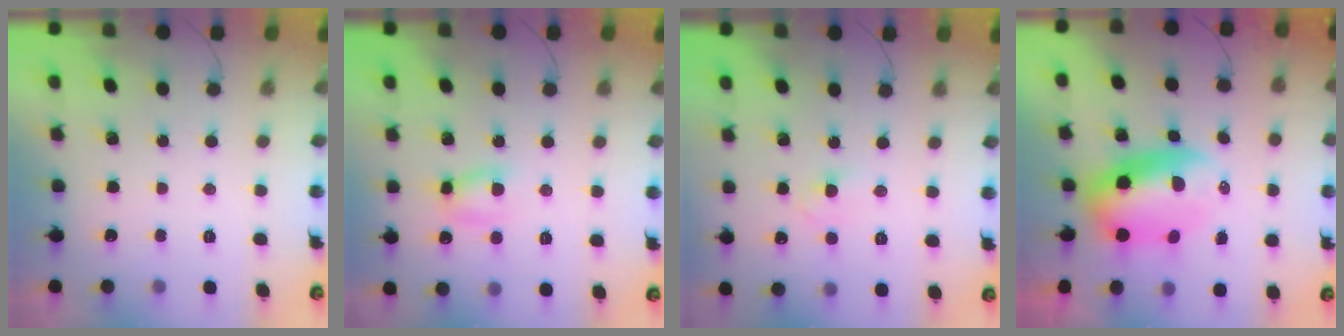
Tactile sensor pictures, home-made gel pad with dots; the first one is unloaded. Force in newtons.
{"total": 5.7, "press": 5.6, "slide": 0.6}
{"total": 2.2, "press": 2.0, "slide": 0.9}
{"total": 8.2, "press": 7.9, "slide": 2.0}